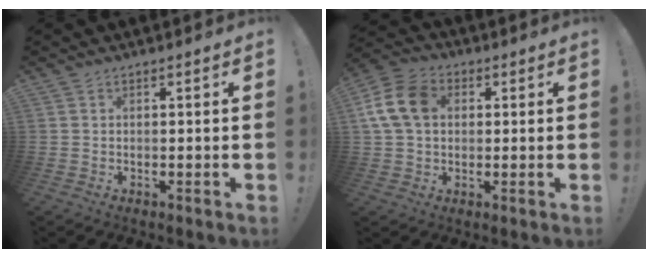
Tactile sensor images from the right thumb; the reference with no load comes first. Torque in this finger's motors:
{"motor_torque": [0.12, 0.25, 0.82, 0.11, 0.04]}